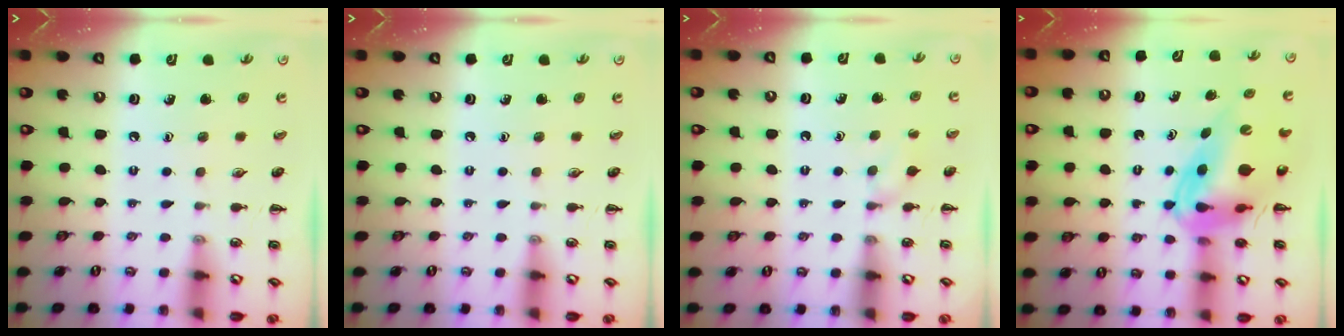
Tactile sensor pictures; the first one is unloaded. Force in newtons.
{"total": 0.0}
{"total": 5.5, "press": 5.2, "slide": 1.7}
{"total": 12.1, "press": 11.6, "slide": 3.5}